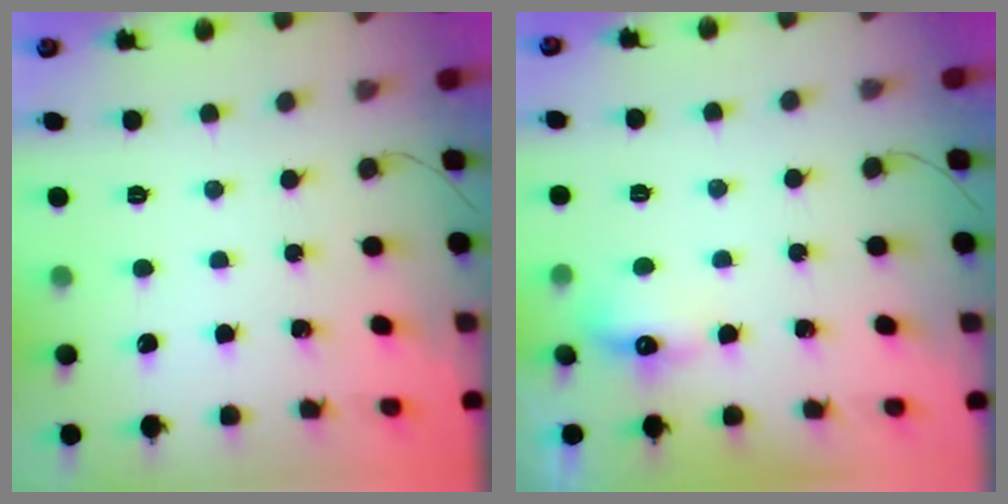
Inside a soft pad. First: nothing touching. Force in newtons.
{"total": 6.2, "press": 6.1, "slide": 1.1}